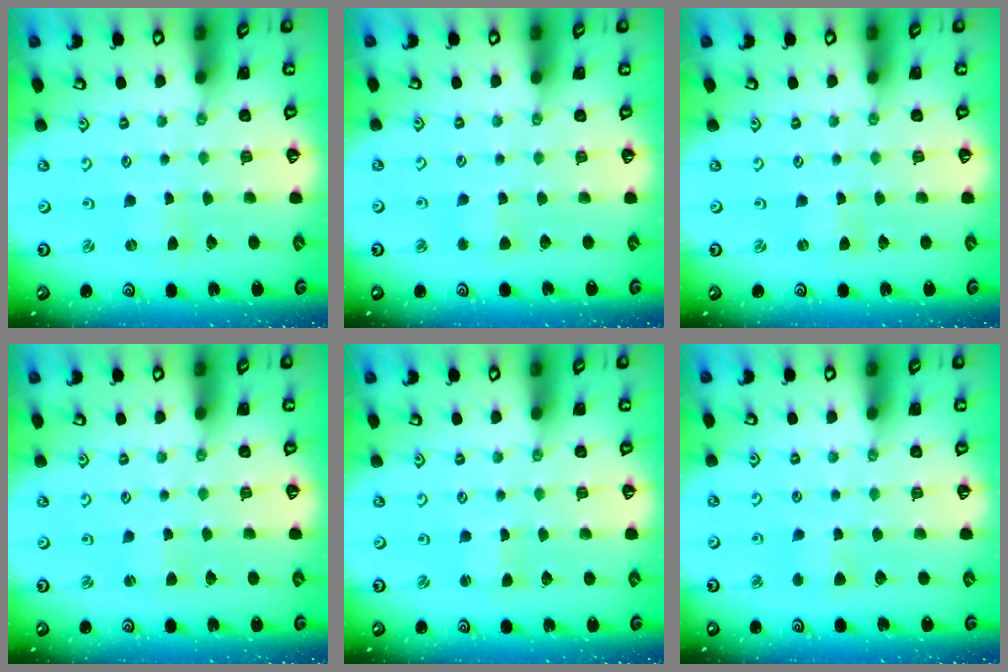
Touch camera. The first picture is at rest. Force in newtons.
{"total": 3.7, "press": 3.7, "slide": 0.4}
{"total": 0.0}
{"total": 2.2, "press": 2.2, "slide": 0.2}
{"total": 0.5, "press": 0.5, "slide": 0.1}
{"total": 2.7, "press": 2.6, "slide": 0.8}